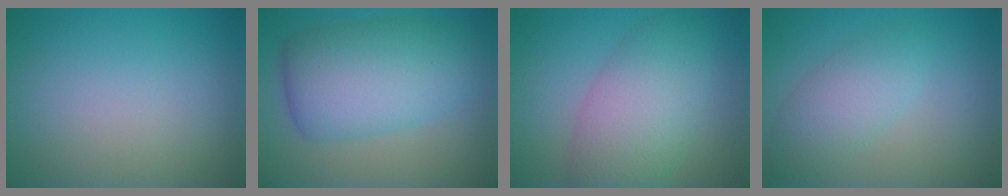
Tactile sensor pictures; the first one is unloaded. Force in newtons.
{"total": 8.2, "press": 8.2, "slide": 0.2}
{"total": 6.8, "press": 6.8, "slide": 0.2}
{"total": 3.5, "press": 3.5, "slide": 0.1}